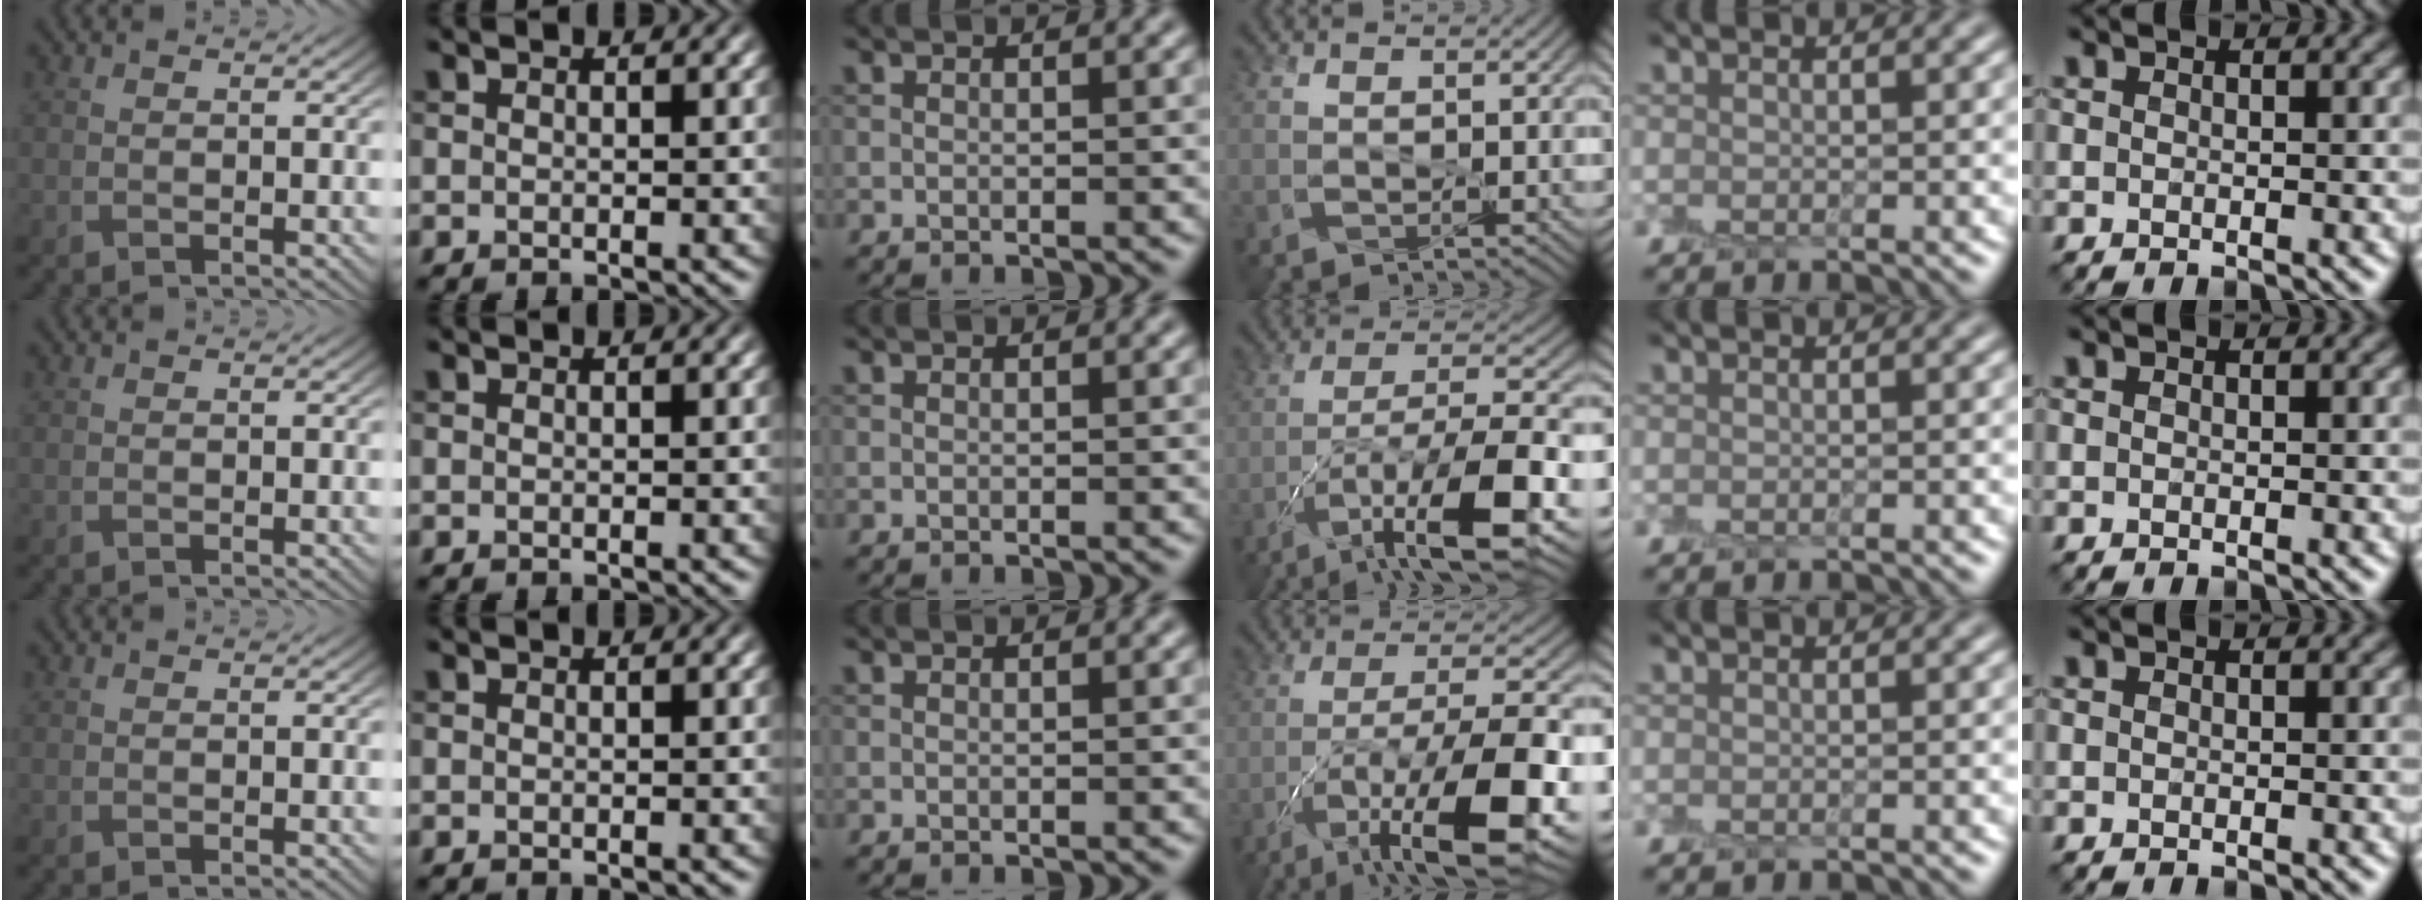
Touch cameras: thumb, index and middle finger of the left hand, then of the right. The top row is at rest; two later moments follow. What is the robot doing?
{"motion": "peel", "object": "postage stamp"}